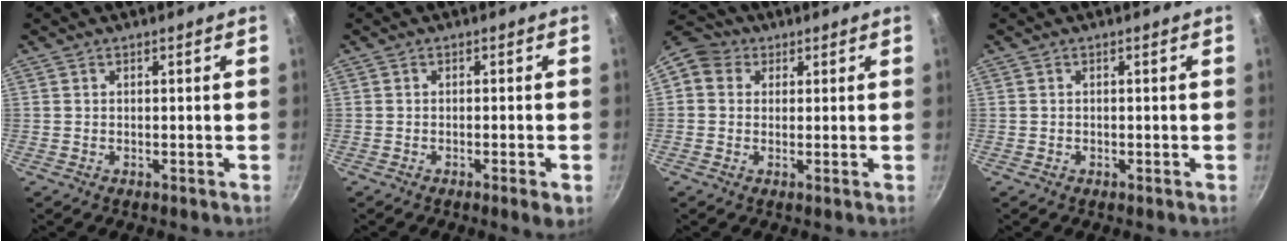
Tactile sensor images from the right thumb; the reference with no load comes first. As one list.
[{"total": 2.8, "force": [-1.2, 0.3, 2.5], "torque": [-0.047, -0.001, -0.018]}, {"total": 7.5, "force": [1.9, 6.5, 3.2], "torque": [-0.041, 0.013, 0.016]}, {"total": 0.0}]